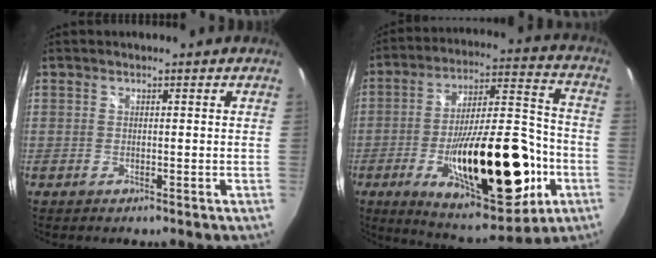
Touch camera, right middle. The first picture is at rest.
{"total": 26.7, "force": [-8.9, 9.9, 23.2], "torque": [-0.375, -0.006, -0.120]}